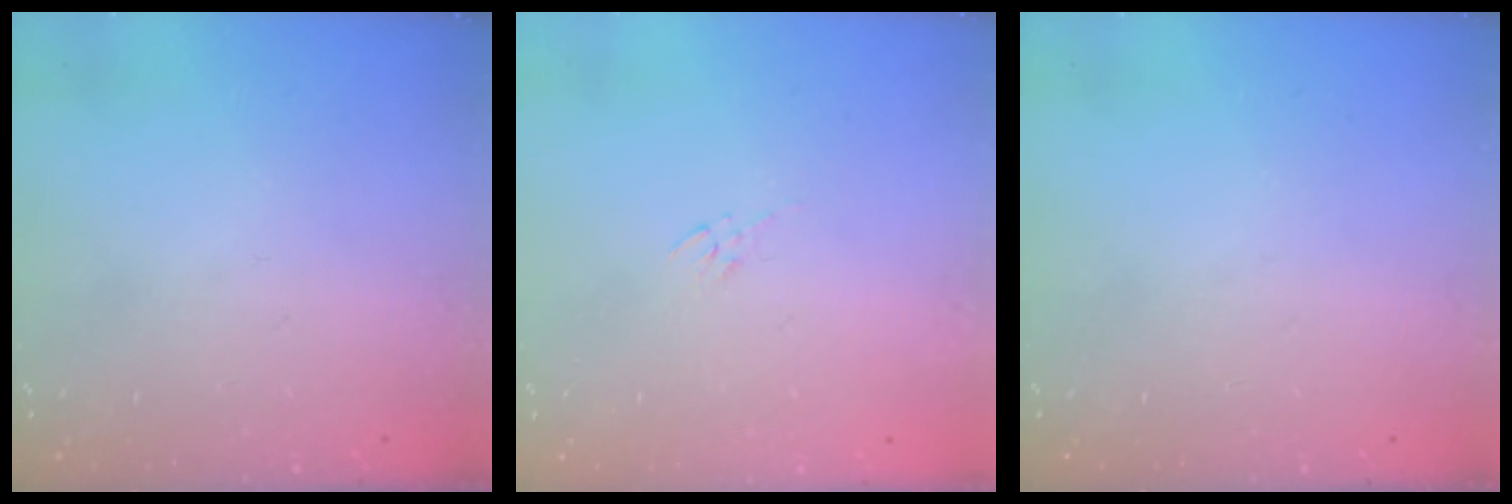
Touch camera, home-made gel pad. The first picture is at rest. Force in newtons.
{"total": 2.7, "press": 2.5, "slide": 0.9}
{"total": 0.0}